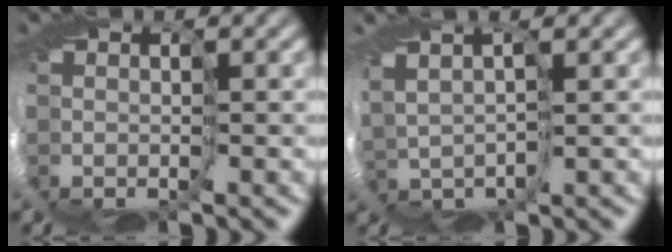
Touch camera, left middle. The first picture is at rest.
{"total": 3.1, "force": [1.9, 1.4, 2.1], "torque": [-0.065, 0.015, 0.024]}